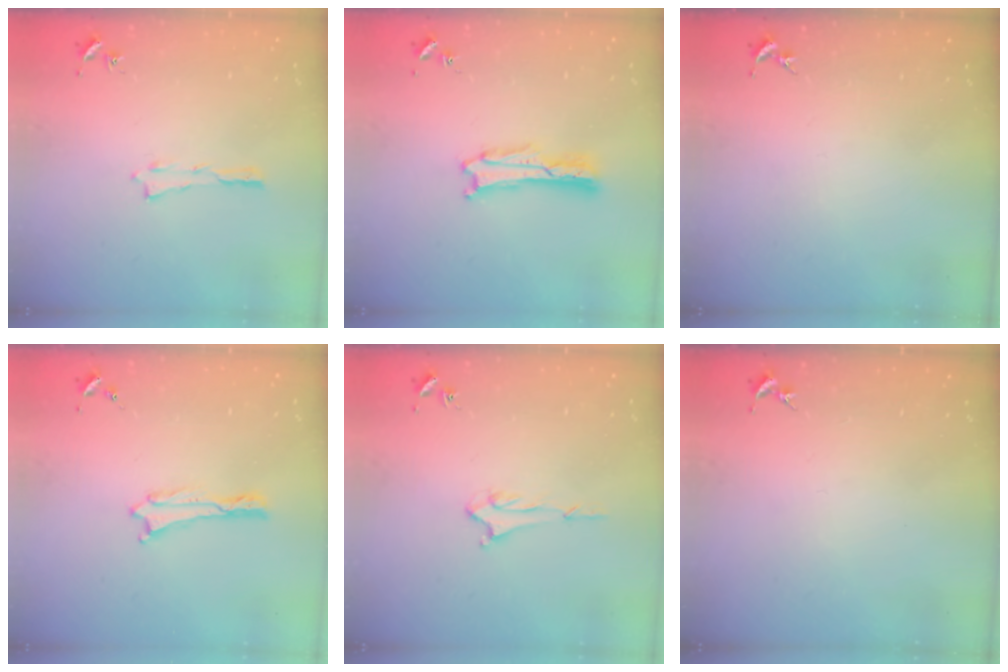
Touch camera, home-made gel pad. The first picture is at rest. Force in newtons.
{"total": 1.4, "press": 1.4, "slide": 0.0}
{"total": 0.0}
{"total": 0.0}
{"total": 1.7, "press": 1.6, "slide": 0.4}
{"total": 0.0}